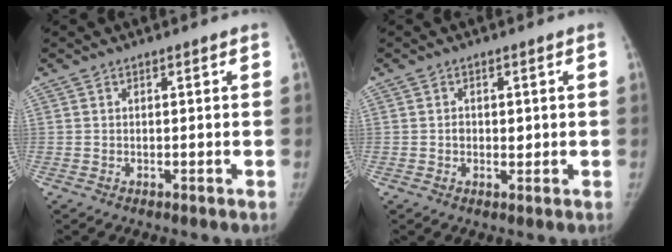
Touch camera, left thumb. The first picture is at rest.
{"total": 2.6, "force": [0.1, 2.0, 1.6], "torque": [-0.012, 0.002, 0.000]}